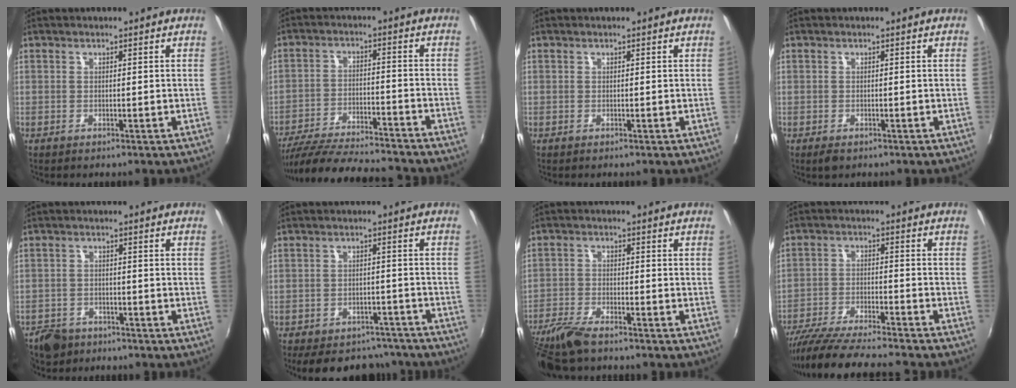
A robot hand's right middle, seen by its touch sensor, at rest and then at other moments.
{"total": 20.3, "force": [-18.1, 2.6, 8.9], "torque": [-0.173, -0.034, -0.278]}
{"total": 0.0}
{"total": 1.5, "force": [-1.0, 0.8, 0.8], "torque": [-0.015, -0.006, -0.017]}
{"total": 6.2, "force": [-4.7, 3.9, 1.5], "torque": [-0.053, 0.006, -0.078]}
{"total": 14.7, "force": [-12.2, 6.6, 4.9], "torque": [-0.111, 0.013, -0.151]}
{"total": 8.5, "force": [-7.1, 1.7, 4.2], "torque": [-0.110, -0.024, -0.140]}
{"total": 15.5, "force": [-13.9, 0.2, 6.9], "torque": [-0.142, -0.031, -0.236]}